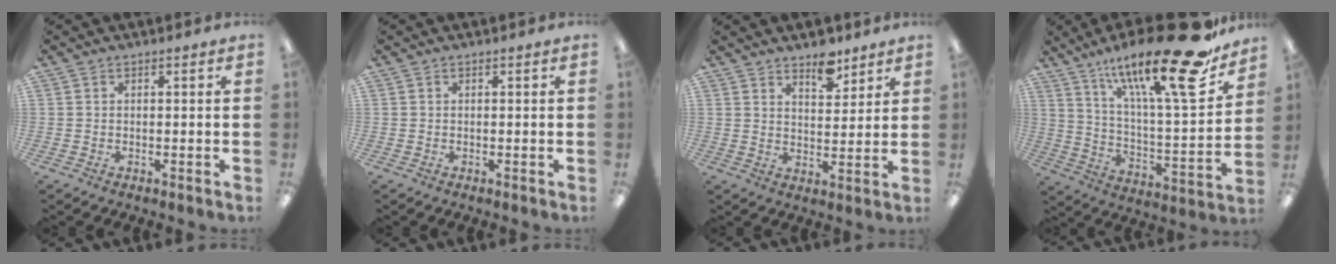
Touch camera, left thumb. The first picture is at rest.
{"total": 0.0}
{"total": 6.8, "force": [5.5, 3.0, 2.5], "torque": [-0.009, -0.043, 0.092]}
{"total": 25.4, "force": [17.7, 5.3, 17.4], "torque": [-0.272, -0.109, 0.282]}